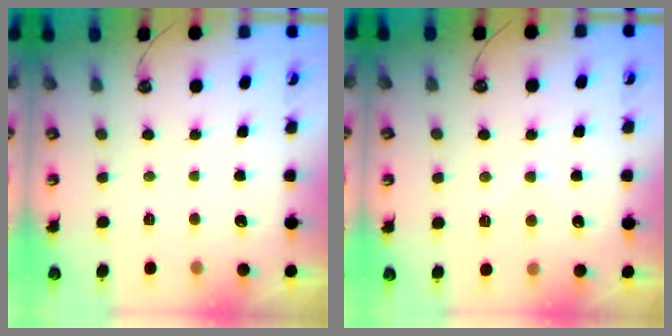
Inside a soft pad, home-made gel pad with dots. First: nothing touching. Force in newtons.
{"total": 3.6, "press": 3.6, "slide": 0.5}